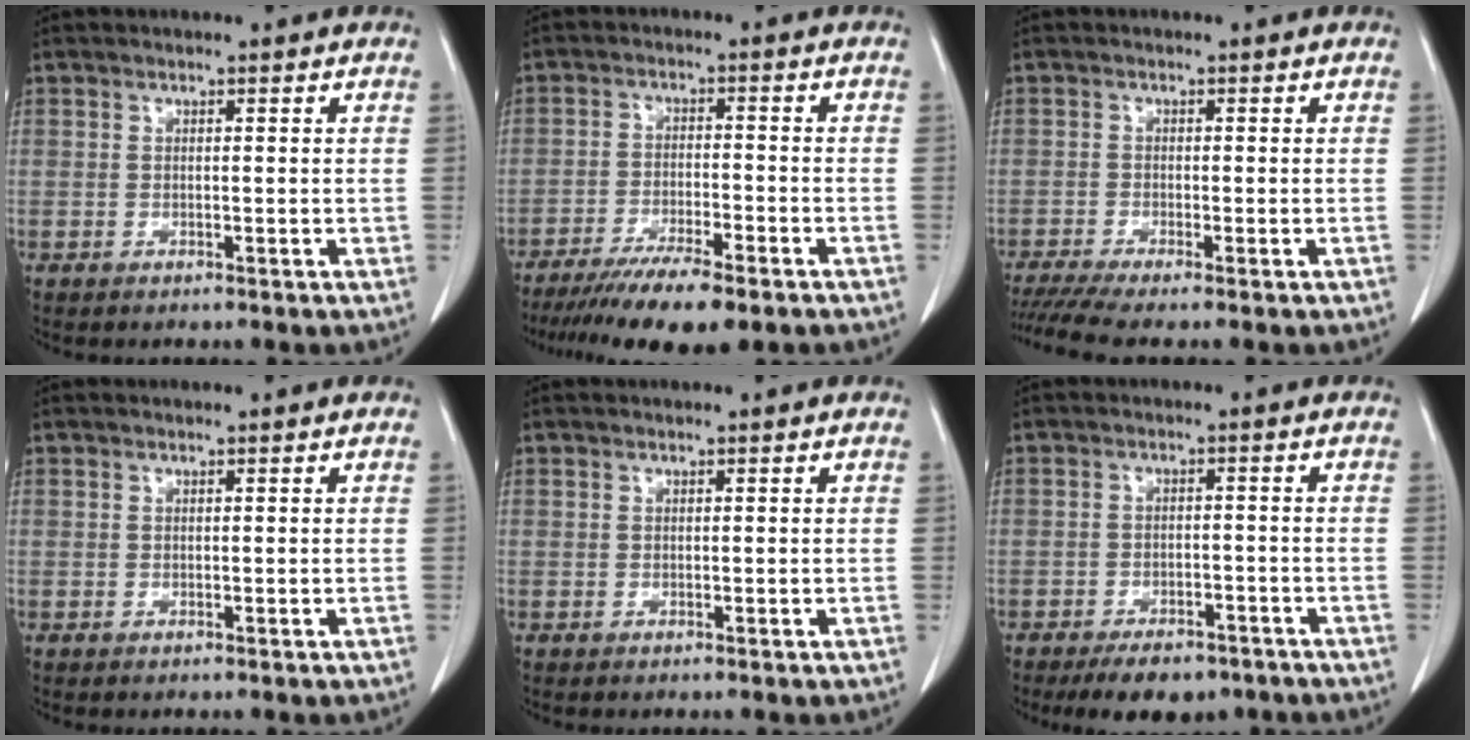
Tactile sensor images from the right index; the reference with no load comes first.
{"total": 11.0, "force": [-8.5, 1.3, 6.9], "torque": [-0.107, -0.023, -0.136]}
{"total": 5.3, "force": [-4.3, -0.4, 3.1], "torque": [-0.055, -0.011, -0.076]}
{"total": 0.0}
{"total": 0.0}
{"total": 7.5, "force": [-5.9, 3.5, 3.2], "torque": [-0.041, 0.003, -0.083]}